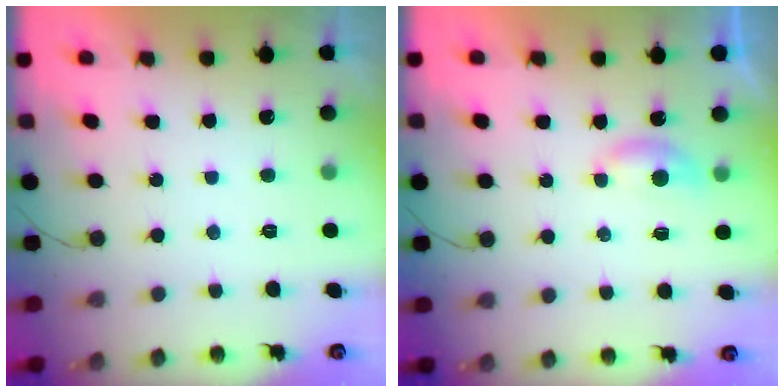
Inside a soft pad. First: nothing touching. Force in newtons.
{"total": 4.2, "press": 4.1, "slide": 0.6}